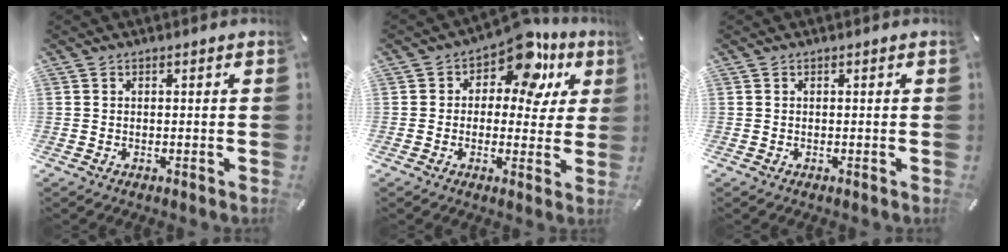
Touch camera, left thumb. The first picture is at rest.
{"total": 11.6, "force": [6.4, 6.7, 6.9], "torque": [-0.102, -0.038, 0.112]}
{"total": 0.0}